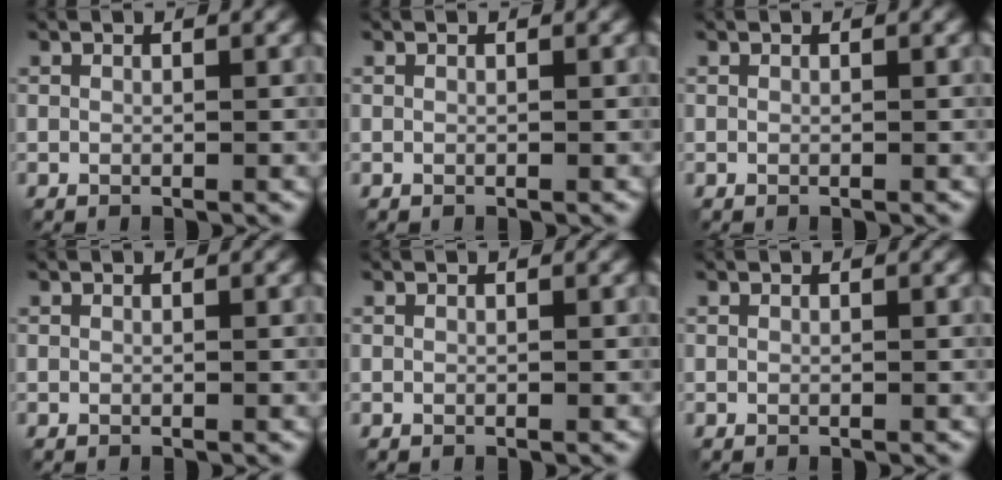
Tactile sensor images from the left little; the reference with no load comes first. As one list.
[{"total": 0.0}, {"total": 0.0}, {"total": 0.0}, {"total": 0.0}, {"total": 0.0}]